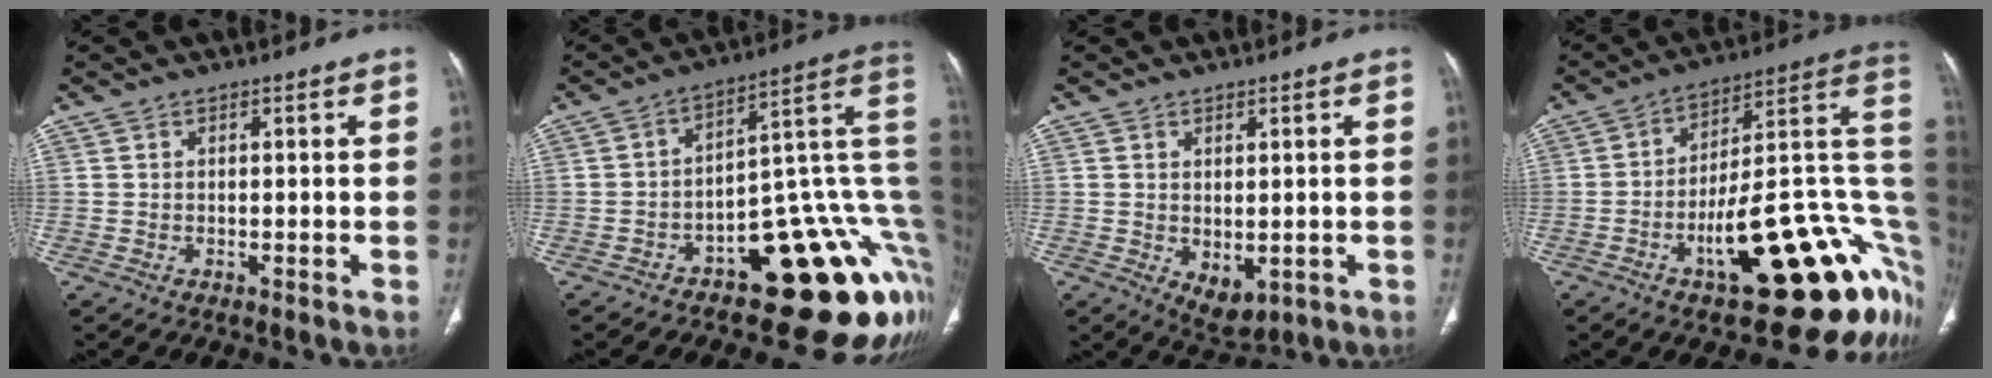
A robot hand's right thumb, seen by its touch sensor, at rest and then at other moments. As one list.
[{"total": 23.1, "force": [-5.6, 10.3, 20.0], "torque": [-0.145, 0.077, -0.067]}, {"total": 4.6, "force": [-0.7, 2.9, 3.5], "torque": [-0.044, -0.006, 0.009]}, {"total": 29.1, "force": [-7.3, 10.3, 26.2], "torque": [-0.261, 0.046, -0.095]}]